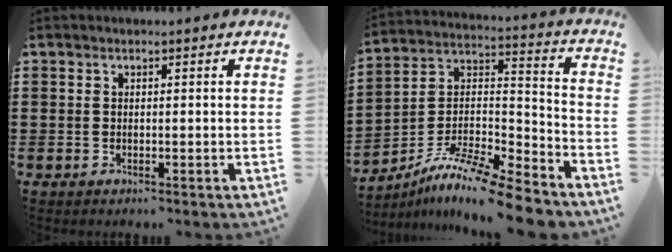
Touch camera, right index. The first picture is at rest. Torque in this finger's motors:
{"motor_torque": [1.08, 1.06, 0.64, 0.21]}